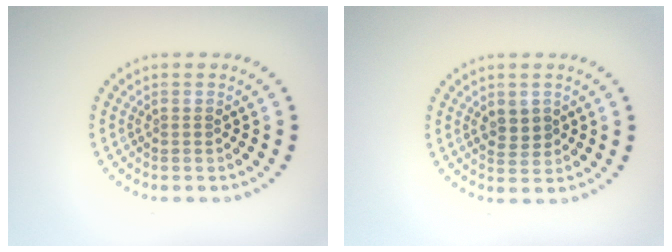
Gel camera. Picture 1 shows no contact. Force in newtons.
{"total": 1.4, "press": 1.3, "slide": 0.5}